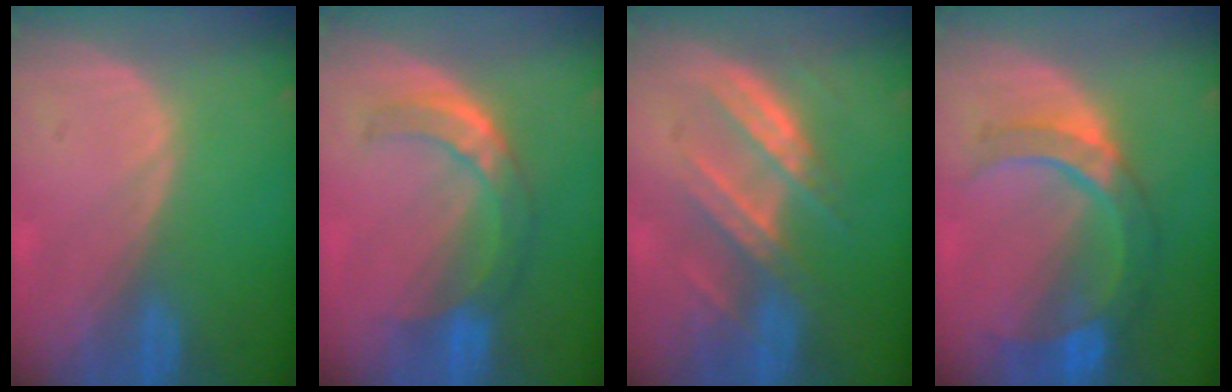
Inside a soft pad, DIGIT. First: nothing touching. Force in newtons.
{"total": 7.7, "press": 6.5, "slide": 4.2}
{"total": 7.2, "press": 7.0, "slide": 1.7}
{"total": 8.5, "press": 8.1, "slide": 2.7}